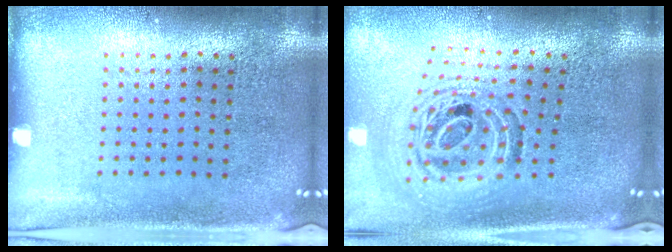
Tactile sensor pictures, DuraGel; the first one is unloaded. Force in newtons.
{"total": 1.5, "press": 1.2, "slide": 0.8}